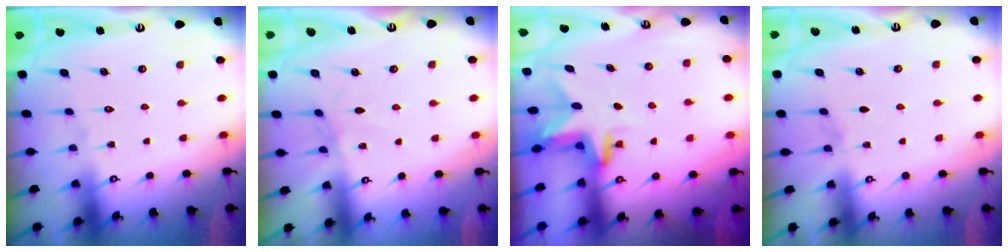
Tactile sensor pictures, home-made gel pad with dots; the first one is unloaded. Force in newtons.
{"total": 2.3, "press": 2.3, "slide": 0.4}
{"total": 3.0, "press": 3.0, "slide": 0.2}
{"total": 4.3, "press": 3.5, "slide": 2.6}